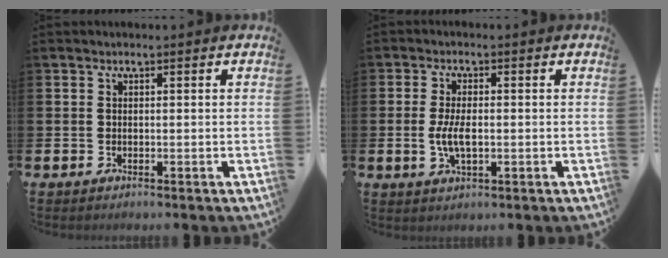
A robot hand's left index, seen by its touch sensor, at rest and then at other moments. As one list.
[{"total": 4.1, "force": [-0.3, 1.8, 3.7], "torque": [-0.070, -0.001, -0.009]}]